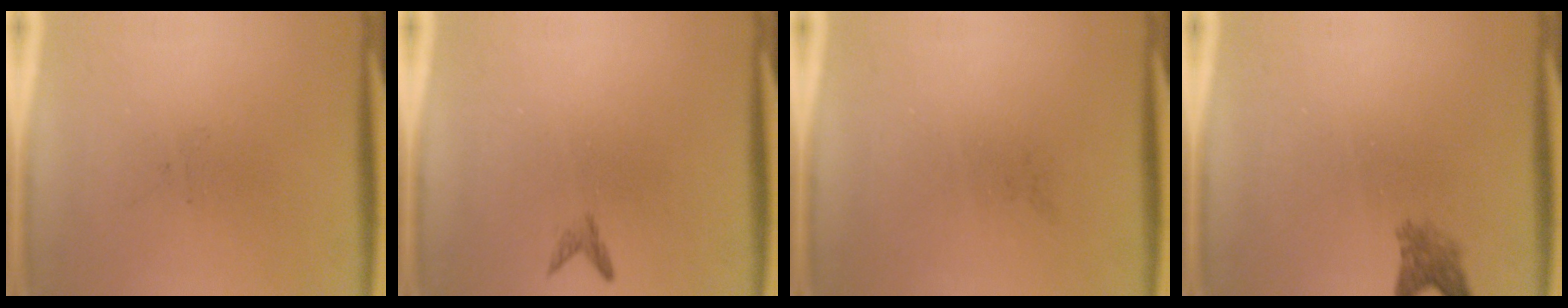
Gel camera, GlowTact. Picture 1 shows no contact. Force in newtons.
{"total": 0.8}
{"total": 0.0}
{"total": 2.5}